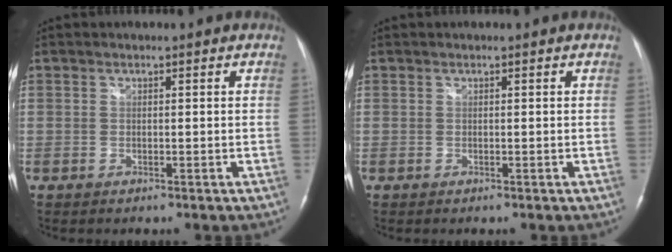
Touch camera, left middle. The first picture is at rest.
{"total": 0.0}